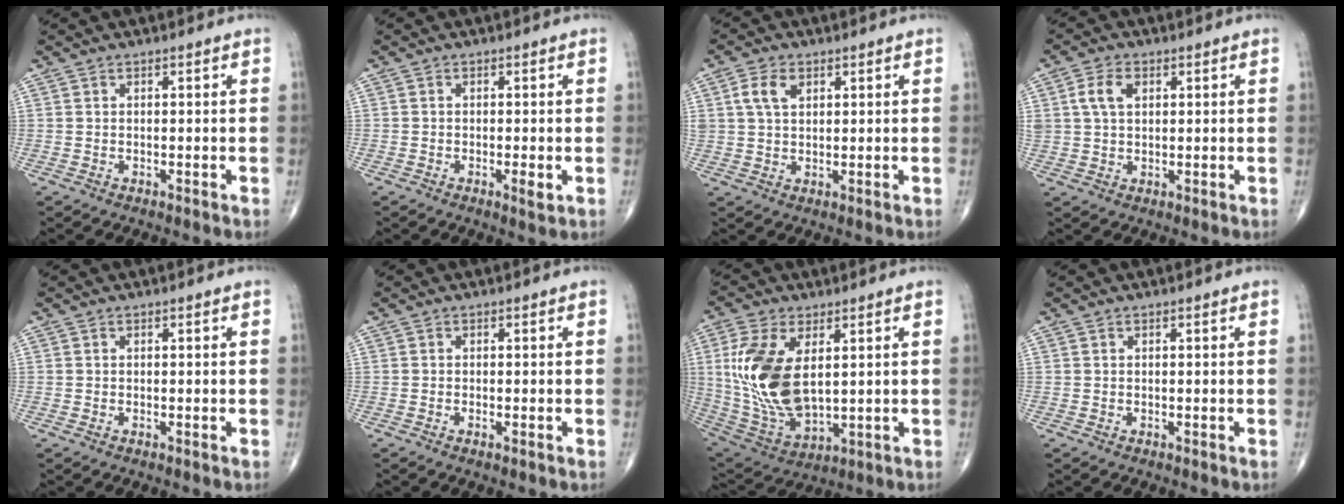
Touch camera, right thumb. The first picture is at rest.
{"total": 2.0, "force": [-0.6, 0.6, 1.8], "torque": [-0.033, -0.005, -0.012]}
{"total": 4.8, "force": [1.8, 3.0, 3.2], "torque": [-0.060, 0.000, 0.036]}
{"total": 5.0, "force": [1.5, 3.3, 3.4], "torque": [-0.064, 0.003, 0.030]}
{"total": 0.0}
{"total": 0.9, "force": [-0.4, 0.2, 0.8], "torque": [-0.017, -0.002, -0.008]}
{"total": 17.0, "force": [2.9, 9.1, 14.1], "torque": [-0.286, -0.020, 0.071]}
{"total": 0.0}